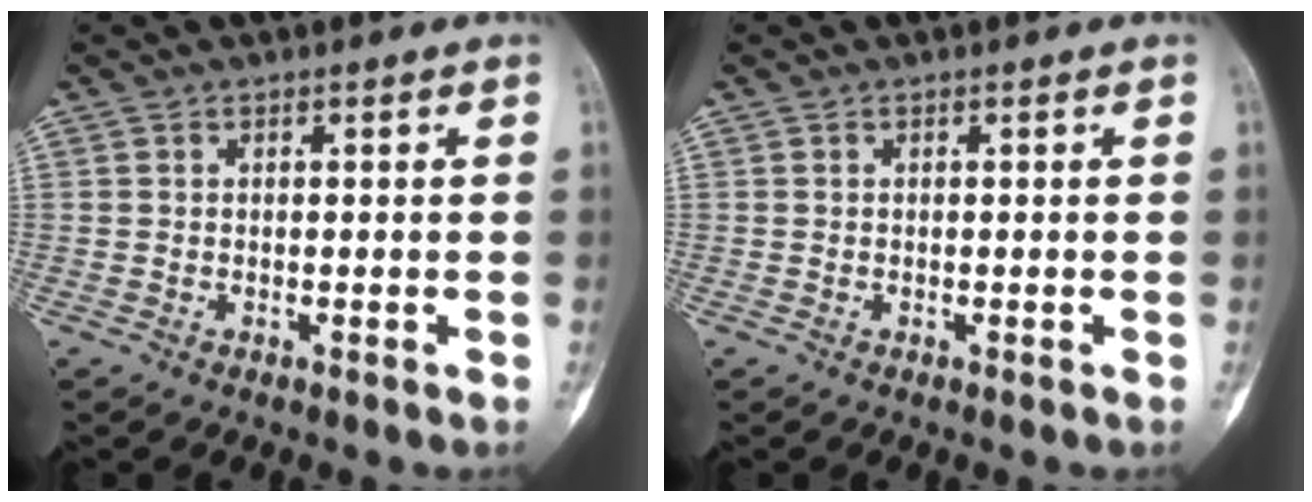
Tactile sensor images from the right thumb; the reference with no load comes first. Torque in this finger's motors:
{"motor_torque": [0.15, 0.17, 0.02, -0.01, 0.01]}